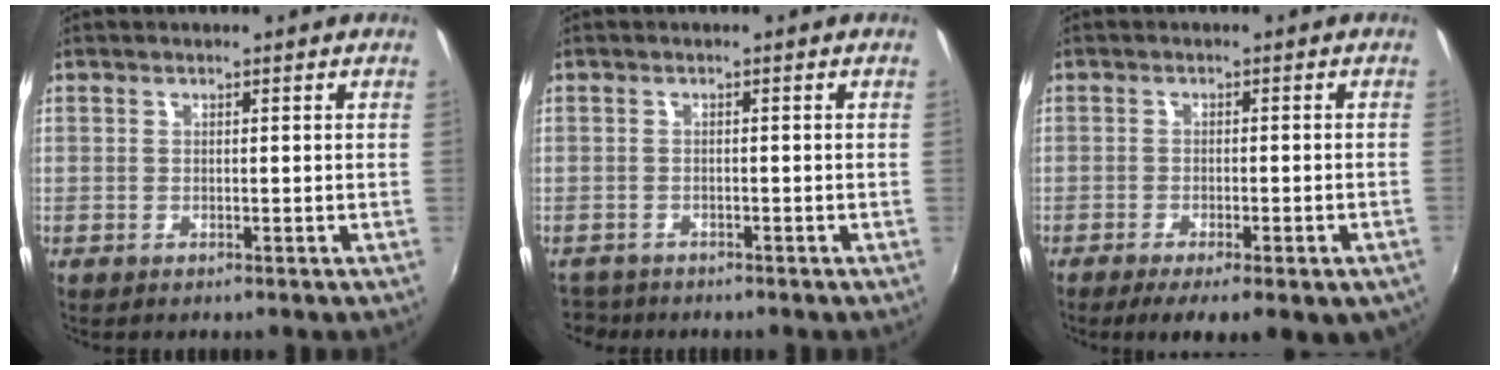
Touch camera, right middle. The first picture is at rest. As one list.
[{"total": 3.2, "force": [-2.8, 1.4, 0.3], "torque": [-0.019, -0.010, -0.053]}, {"total": 10.4, "force": [-6.8, 2.6, 7.5], "torque": [-0.133, -0.039, -0.091]}]